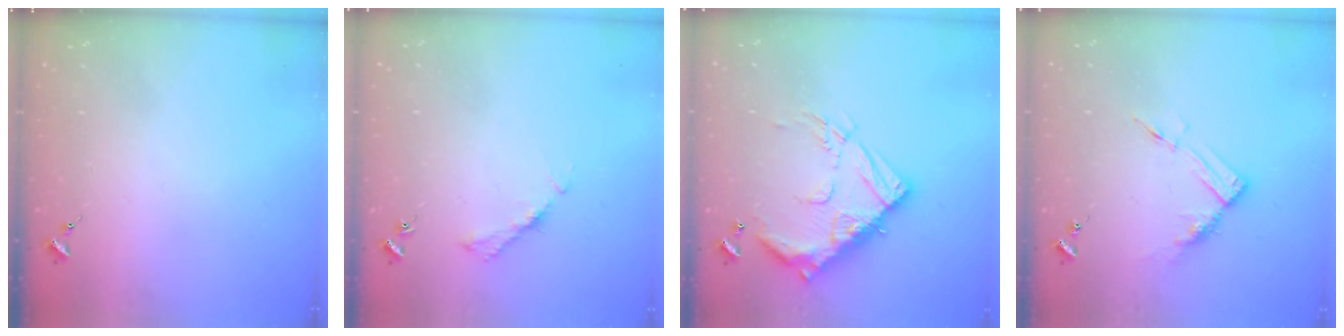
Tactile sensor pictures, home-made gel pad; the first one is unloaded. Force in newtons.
{"total": 4.2, "press": 4.1, "slide": 0.6}
{"total": 17.8, "press": 17.7, "slide": 1.9}
{"total": 8.8, "press": 8.8, "slide": 0.6}